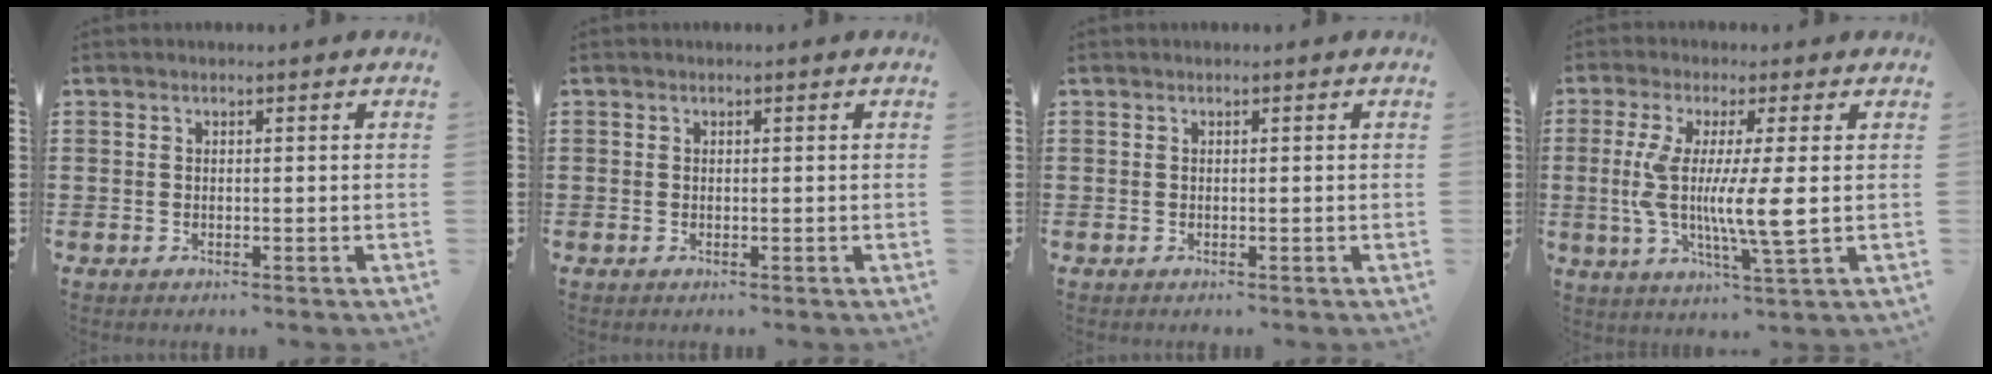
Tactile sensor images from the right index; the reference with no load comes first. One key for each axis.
{"total": 0.0}
{"total": 0.0}
{"total": 8.8, "fx": 0.0, "fy": 0.4, "fz": 8.8, "tx": -0.183, "ty": -0.016, "tz": -0.007}